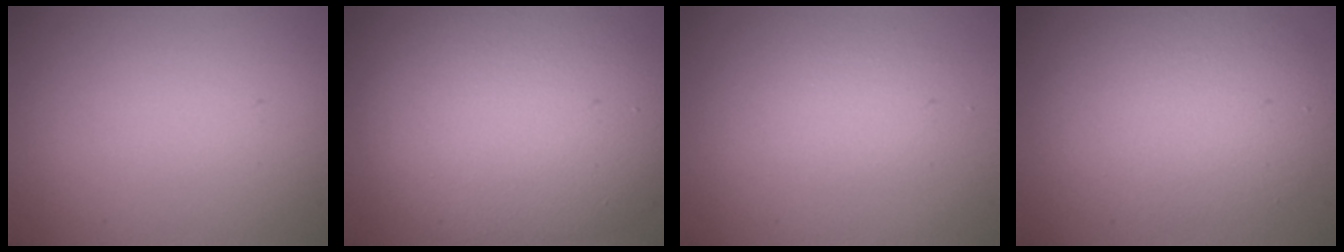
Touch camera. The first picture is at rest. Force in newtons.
{"total": 11.3, "press": 11.3, "slide": 0.8}
{"total": 1.9, "press": 1.9, "slide": 0.0}
{"total": 5.7, "press": 5.7, "slide": 0.4}